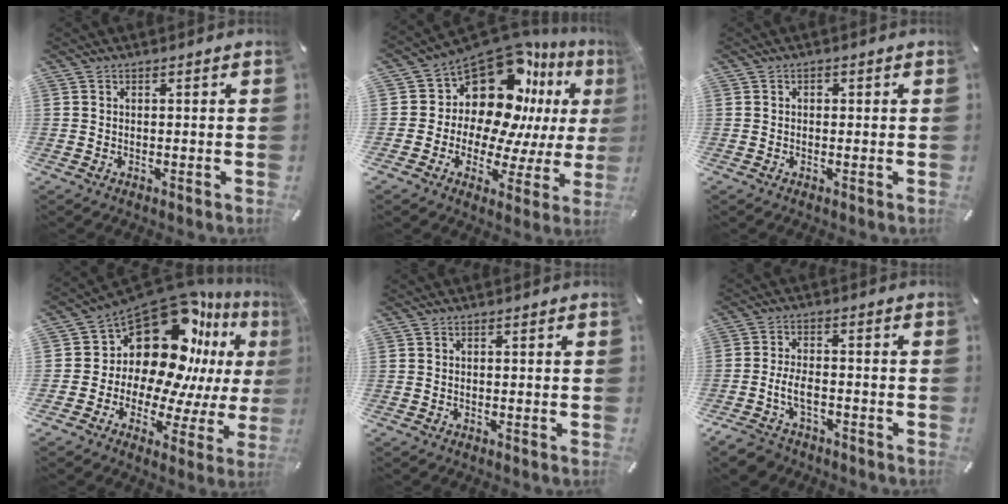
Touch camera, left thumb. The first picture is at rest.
{"total": 15.8, "force": [9.2, 10.4, 7.6], "torque": [-0.127, -0.104, 0.160]}
{"total": 0.9, "force": [0.1, 0.8, 0.4], "torque": [-0.001, 0.003, -0.002]}
{"total": 19.2, "force": [10.4, 11.8, 11.1], "torque": [-0.192, -0.117, 0.178]}
{"total": 0.0}
{"total": 6.5, "force": [-2.9, 3.9, 4.3], "torque": [-0.097, 0.010, -0.058]}